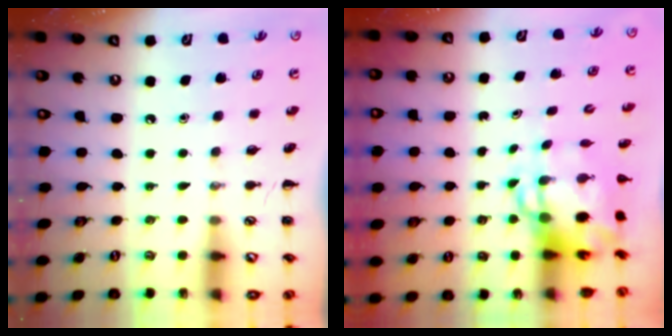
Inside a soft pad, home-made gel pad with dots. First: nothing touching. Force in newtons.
{"total": 7.0, "press": 6.8, "slide": 1.9}